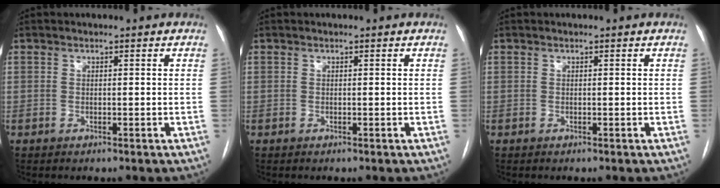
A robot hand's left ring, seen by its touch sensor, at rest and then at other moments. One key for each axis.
{"total": 0.0}
{"total": 0.0}